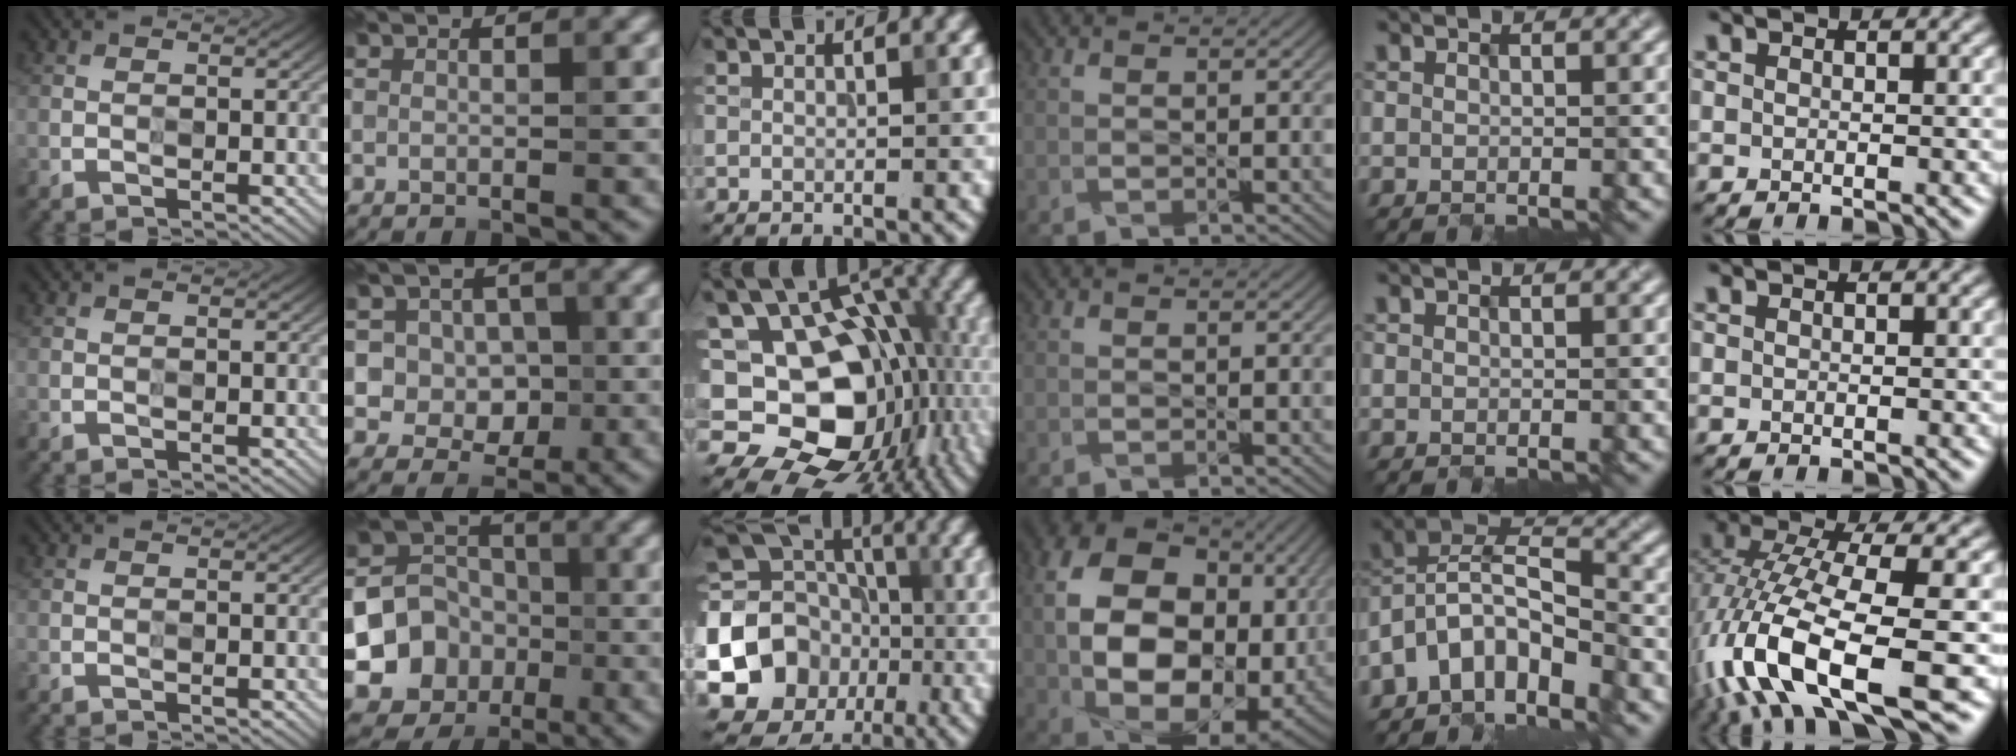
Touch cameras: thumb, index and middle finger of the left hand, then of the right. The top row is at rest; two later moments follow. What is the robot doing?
{"motion": "wipe", "object": "mirror"}